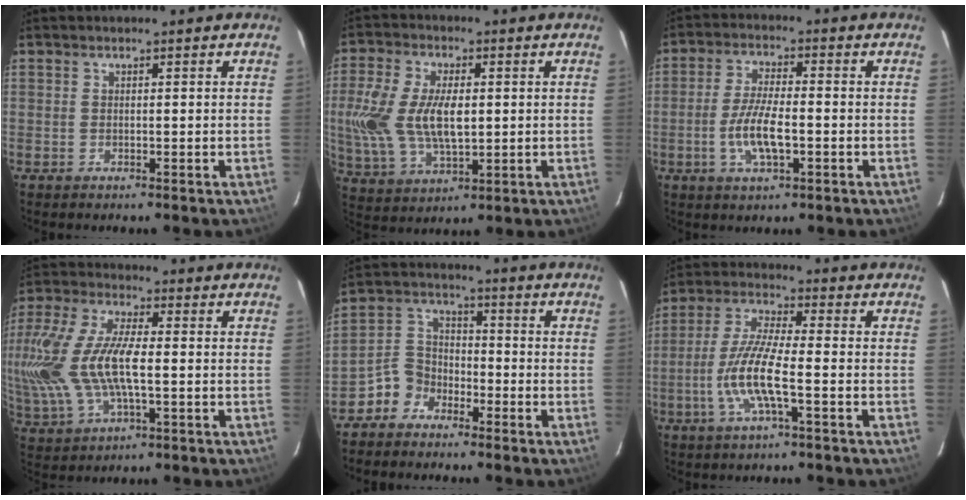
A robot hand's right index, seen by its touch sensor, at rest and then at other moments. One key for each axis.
{"total": 13.9, "fx": 0.6, "fy": 7.4, "fz": 11.8, "tx": -0.253, "ty": -0.001, "tz": 0.017}
{"total": 7.7, "fx": -2.2, "fy": 2.4, "fz": 7.0, "tx": -0.142, "ty": -0.003, "tz": -0.043}
{"total": 20.7, "fx": -0.9, "fy": 9.8, "fz": 18.2, "tx": -0.405, "ty": 0.000, "tz": -0.014}
{"total": 6.1, "fx": -4.3, "fy": 4.3, "fz": 0.8, "tx": -0.019, "ty": 0.030, "tz": -0.094}
{"total": 10.0, "fx": -3.1, "fy": 1.2, "fz": 9.4, "tx": -0.200, "ty": -0.003, "tz": -0.062}